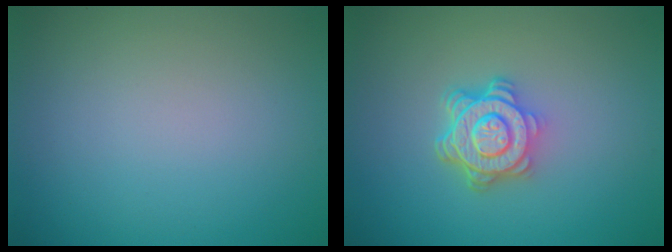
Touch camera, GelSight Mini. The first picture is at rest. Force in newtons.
{"total": 4.8, "press": 3.7, "slide": 3.1}